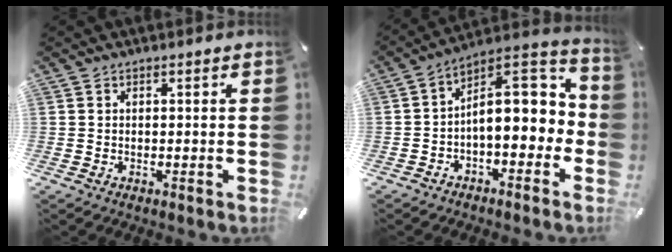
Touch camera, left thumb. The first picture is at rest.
{"total": 13.0, "force": [1.1, 7.5, 10.5], "torque": [-0.133, -0.021, 0.015]}